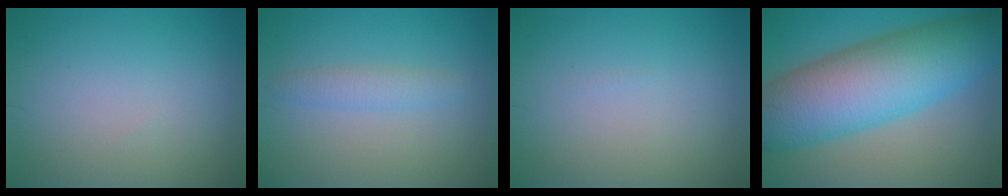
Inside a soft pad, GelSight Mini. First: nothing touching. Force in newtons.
{"total": 1.8, "press": 1.8, "slide": 0.2}
{"total": 0.0}
{"total": 12.3, "press": 12.3, "slide": 0.2}